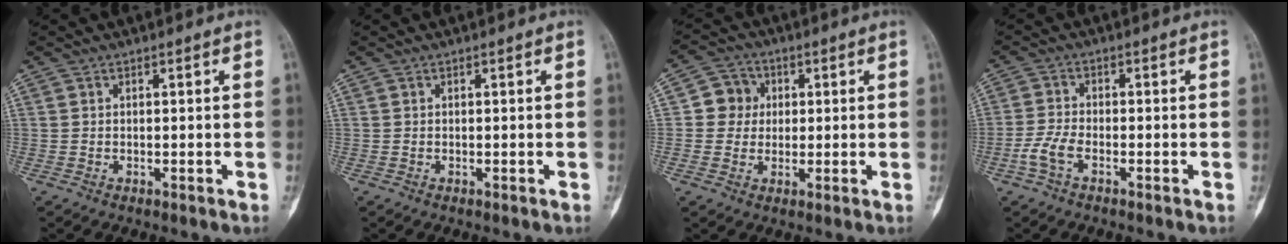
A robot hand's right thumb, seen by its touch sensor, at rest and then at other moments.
{"total": 0.0}
{"total": 5.9, "force": [0.7, 5.6, 1.7], "torque": [0.006, 0.008, 0.003]}
{"total": 4.1, "force": [-2.0, 1.8, 3.1], "torque": [-0.076, 0.011, -0.046]}